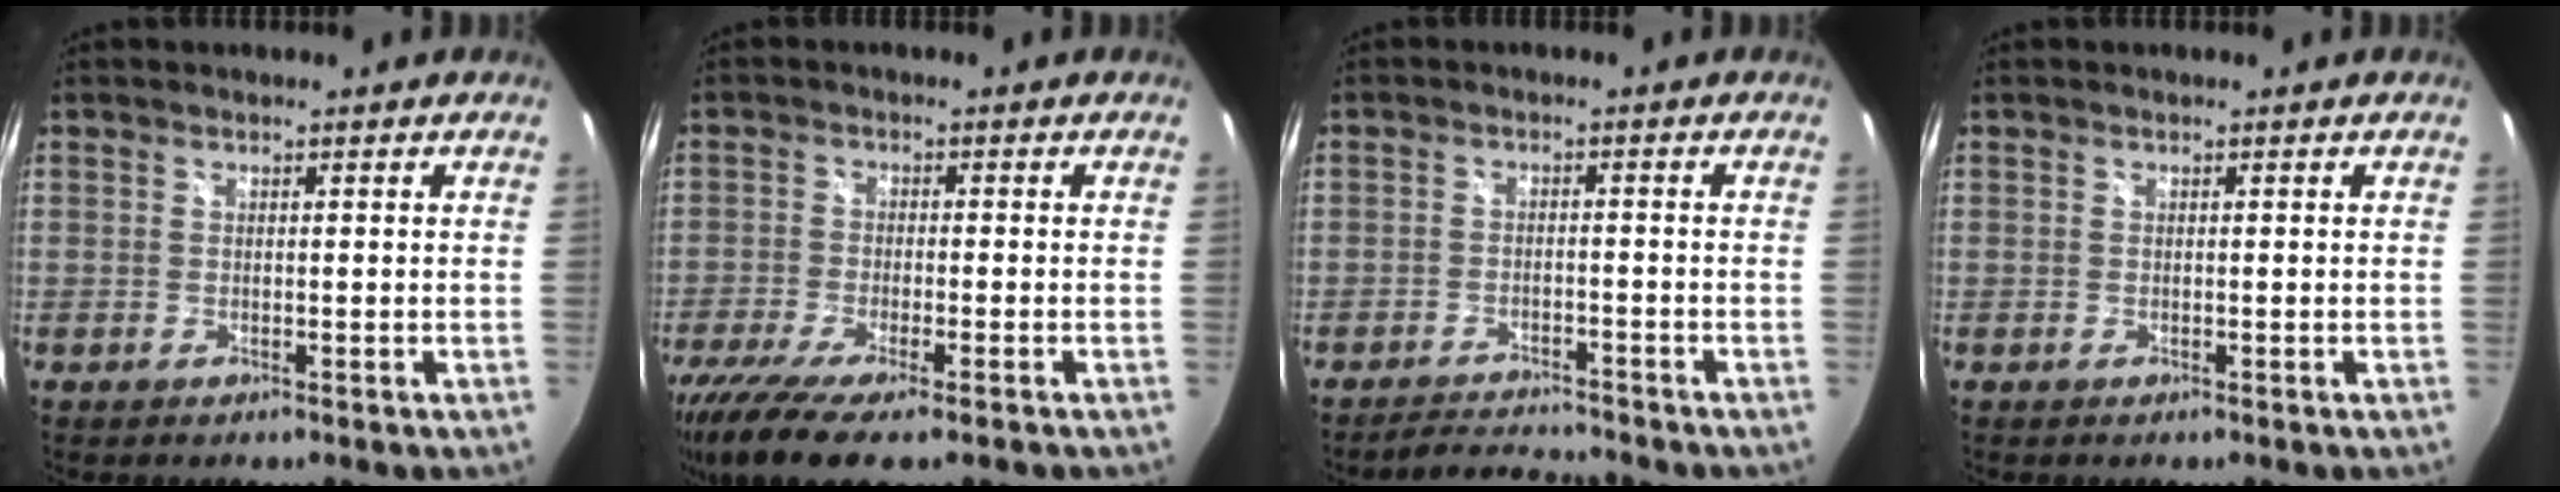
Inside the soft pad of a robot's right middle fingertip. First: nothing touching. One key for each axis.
{"total": 12.6, "fx": -9.0, "fy": 2.5, "fz": 8.4, "tx": -0.182, "ty": -0.053, "tz": -0.157}
{"total": 5.0, "fx": -5.0, "fy": 0.2, "fz": 0.4, "tx": -0.029, "ty": 0.006, "tz": -0.084}
{"total": 0.0}